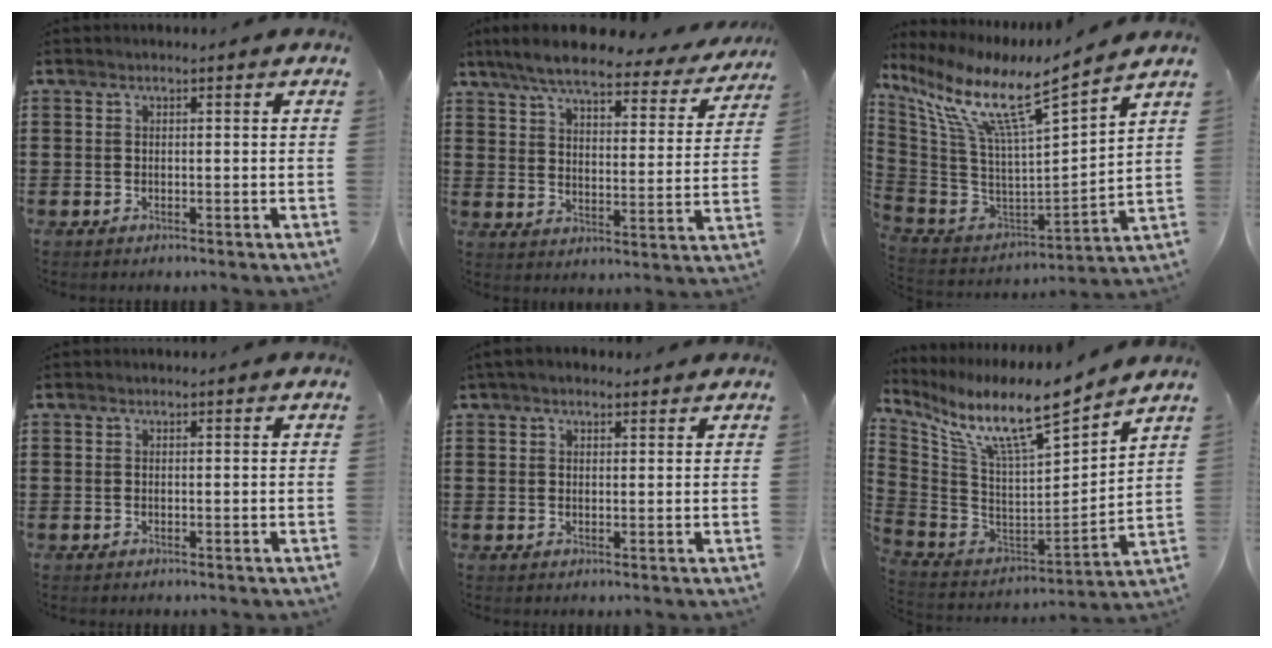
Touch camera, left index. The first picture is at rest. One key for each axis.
{"total": 7.9, "fx": 7.0, "fy": 1.1, "fz": 3.6, "tx": -0.101, "ty": -0.033, "tz": 0.121}
{"total": 10.9, "fx": 7.1, "fy": 1.1, "fz": 8.1, "tx": -0.182, "ty": -0.056, "tz": 0.115}
{"total": 0.0}
{"total": 2.5, "fx": 1.9, "fy": 1.1, "fz": 1.1, "tx": -0.027, "ty": 0.009, "tz": 0.036}
{"total": 11.0, "fx": 8.5, "fy": 1.3, "fz": 6.9, "tx": -0.159, "ty": -0.067, "tz": 0.139}